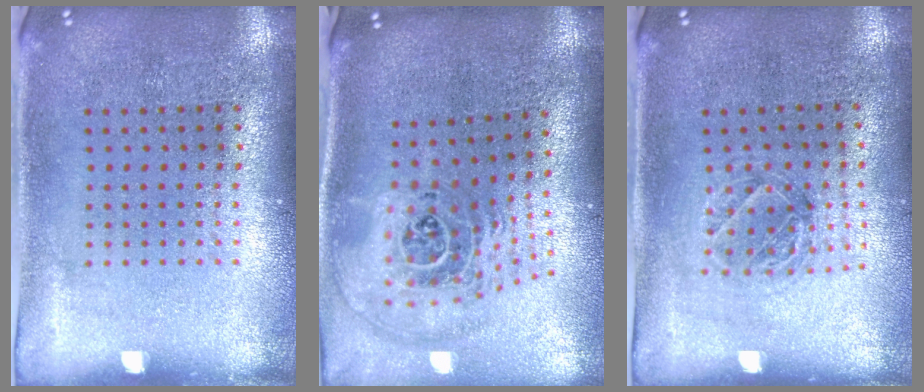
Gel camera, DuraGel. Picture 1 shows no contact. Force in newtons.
{"total": 2.5, "press": 1.8, "slide": 1.8}
{"total": 1.1, "press": 1.1, "slide": 0.2}